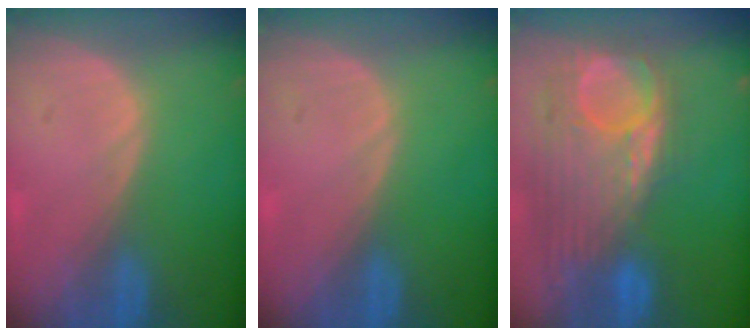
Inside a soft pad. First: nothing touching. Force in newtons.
{"total": 0.0}
{"total": 12.2, "press": 10.4, "slide": 6.3}